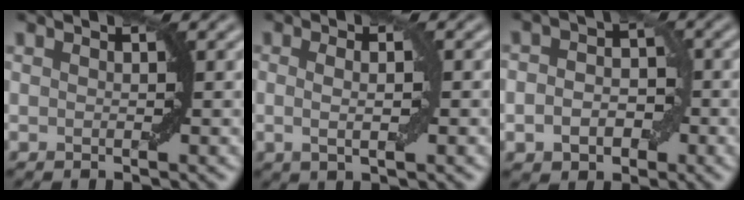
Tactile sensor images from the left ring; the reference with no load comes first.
{"total": 2.3, "force": [0.2, 0.7, 2.2], "torque": [-0.031, -0.004, -0.001]}
{"total": 4.3, "force": [-1.1, 3.2, 2.6], "torque": [-0.024, -0.004, -0.026]}